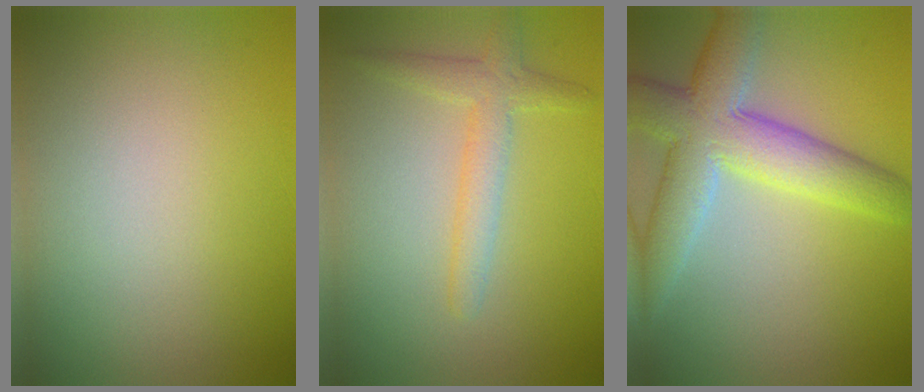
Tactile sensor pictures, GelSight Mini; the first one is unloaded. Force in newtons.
{"total": 2.8, "press": 2.7, "slide": 0.2}
{"total": 7.7, "press": 7.7, "slide": 0.5}